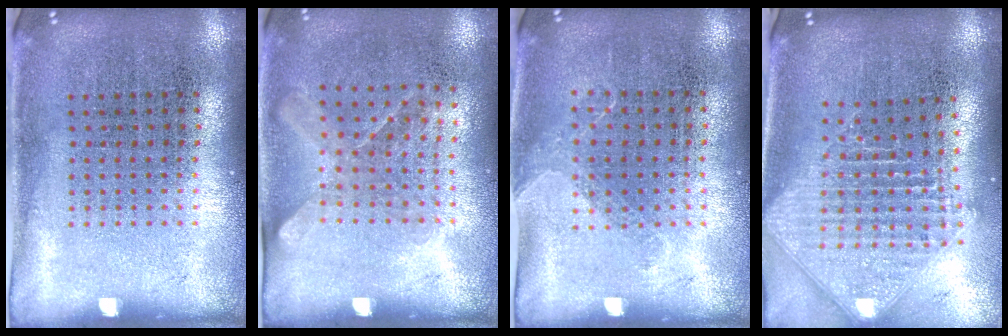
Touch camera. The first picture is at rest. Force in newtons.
{"total": 1.3, "press": 1.0, "slide": 0.8}
{"total": 1.0, "press": 0.8, "slide": 0.6}
{"total": 2.5, "press": 1.9, "slide": 1.6}